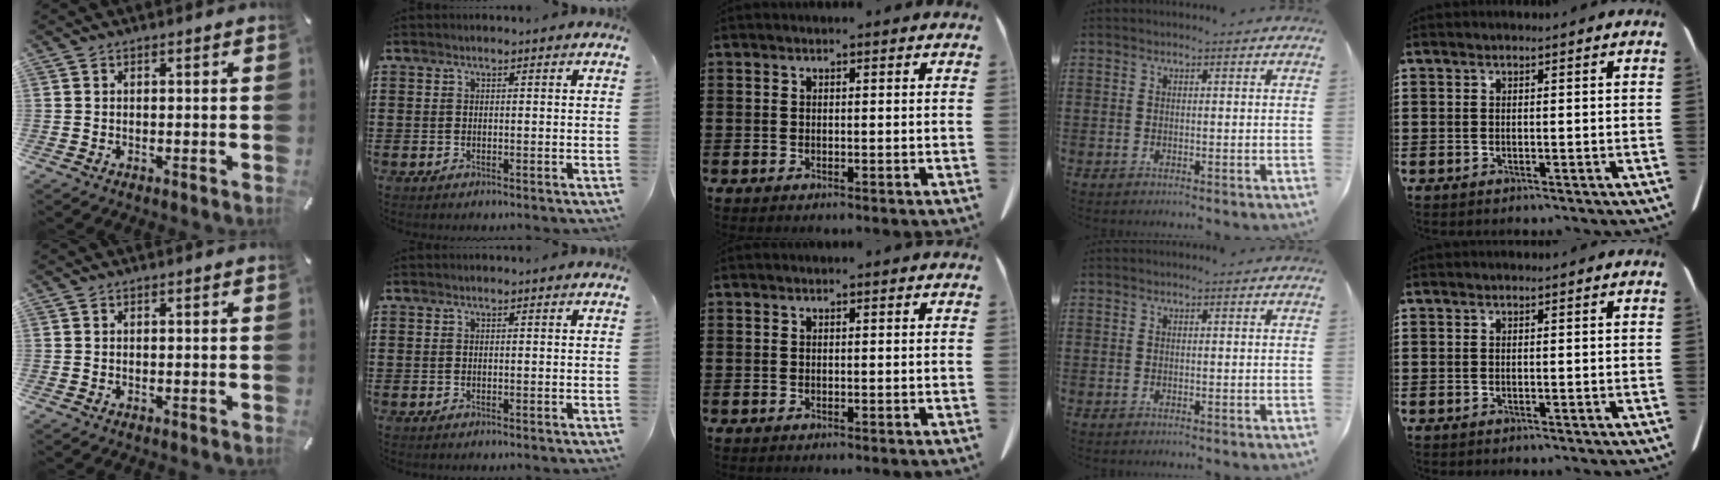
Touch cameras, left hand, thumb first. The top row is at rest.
{}